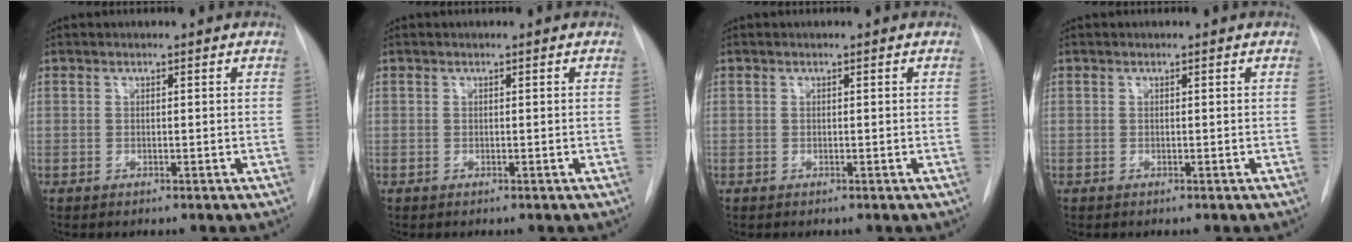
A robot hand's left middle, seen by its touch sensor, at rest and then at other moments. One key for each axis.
{"total": 0.0}
{"total": 0.0}
{"total": 0.0}